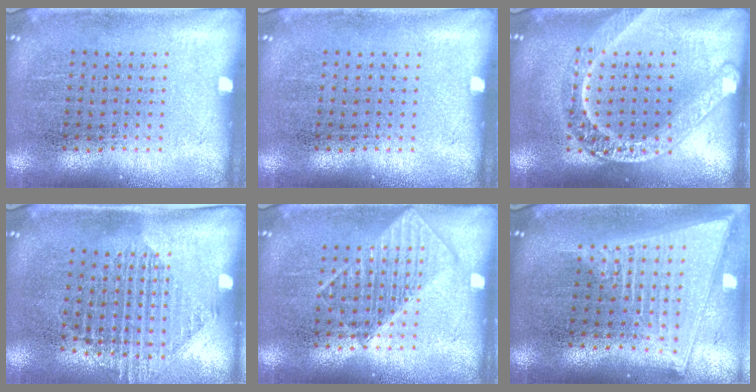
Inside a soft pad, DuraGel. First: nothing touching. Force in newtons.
{"total": 0.0}
{"total": 3.2, "press": 3.2, "slide": 0.4}
{"total": 1.5, "press": 1.2, "slide": 0.9}
{"total": 1.0, "press": 1.0, "slide": 0.1}
{"total": 2.2, "press": 1.8, "slide": 1.2}